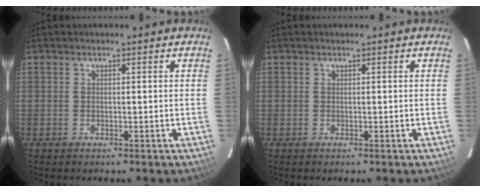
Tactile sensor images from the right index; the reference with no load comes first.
{"total": 0.0}